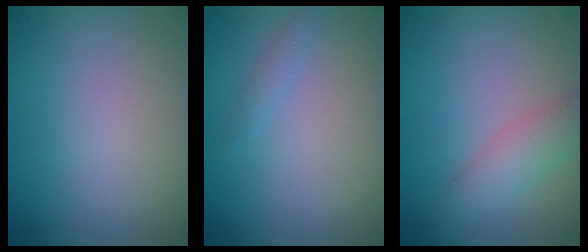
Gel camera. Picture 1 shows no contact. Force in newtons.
{"total": 0.8, "press": 0.8, "slide": 0.1}
{"total": 3.1, "press": 3.1, "slide": 0.1}